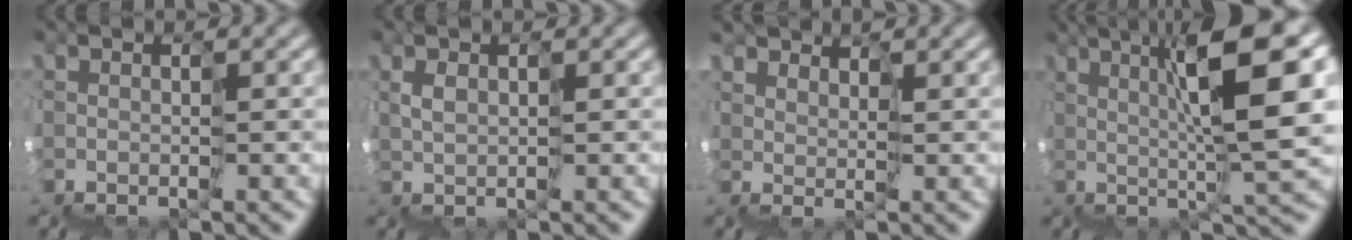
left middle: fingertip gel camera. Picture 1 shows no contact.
{"total": 1.0, "force": [0.8, -0.6, 0.3], "torque": [-0.016, 0.012, 0.014]}
{"total": 2.9, "force": [2.8, -0.2, -0.8], "torque": [0.011, 0.016, 0.054]}
{"total": 8.4, "force": [3.1, -0.5, 7.8], "torque": [-0.107, 0.036, 0.053]}